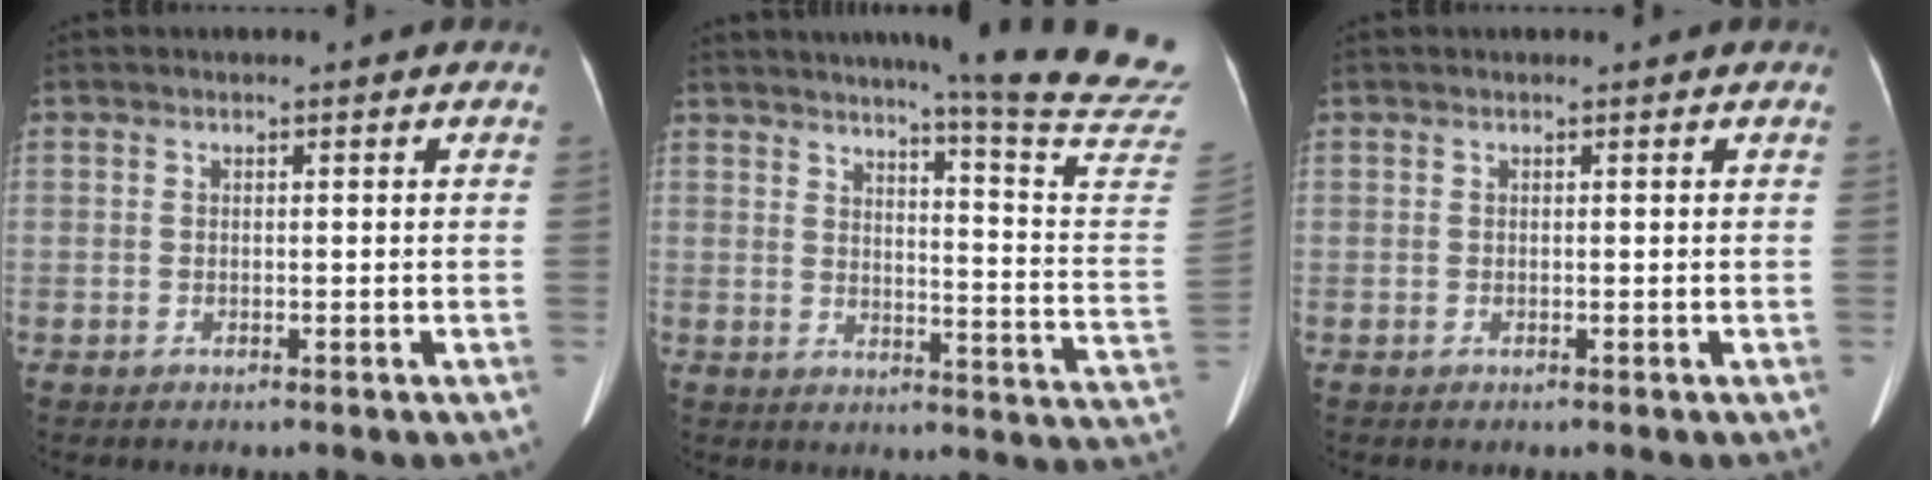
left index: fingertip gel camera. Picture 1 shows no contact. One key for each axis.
{"total": 22.1, "fx": 19.2, "fy": -2.9, "fz": 10.4, "tx": -0.154, "ty": -0.117, "tz": 0.224}
{"total": 0.0}